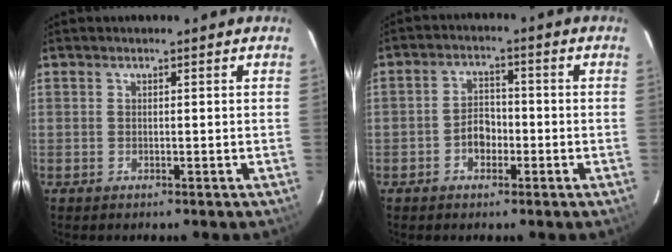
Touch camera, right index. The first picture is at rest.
{"total": 4.4, "force": [-1.7, 3.1, 2.6], "torque": [-0.048, 0.011, -0.027]}